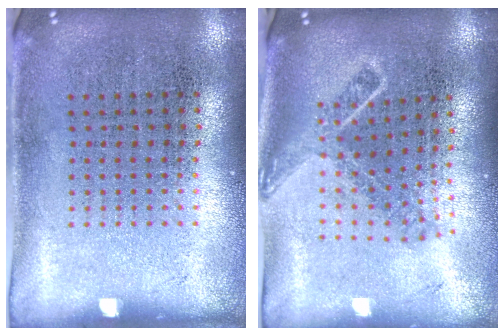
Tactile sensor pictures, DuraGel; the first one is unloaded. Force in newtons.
{"total": 1.6, "press": 1.2, "slide": 1.1}